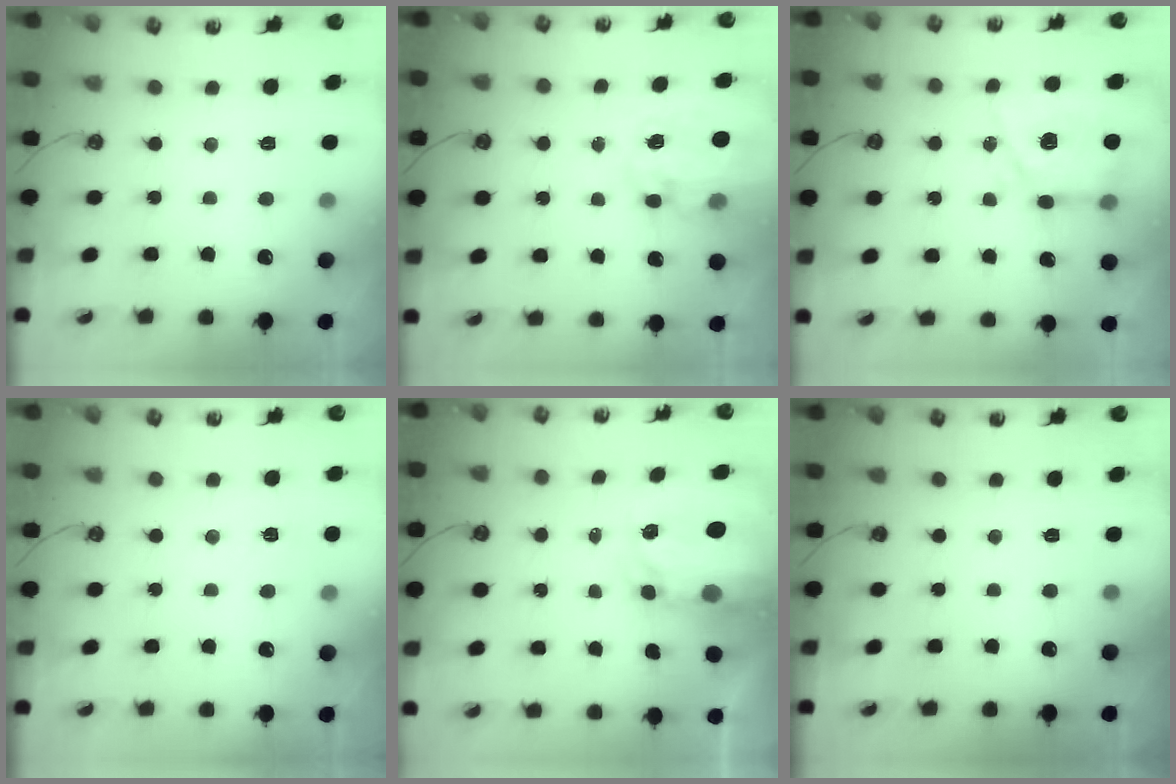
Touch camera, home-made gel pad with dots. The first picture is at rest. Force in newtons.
{"total": 11.5, "press": 11.5, "slide": 1.1}
{"total": 8.3, "press": 8.3, "slide": 0.5}
{"total": 3.3, "press": 3.3, "slide": 0.4}
{"total": 6.1, "press": 6.1, "slide": 0.5}
{"total": 0.0}